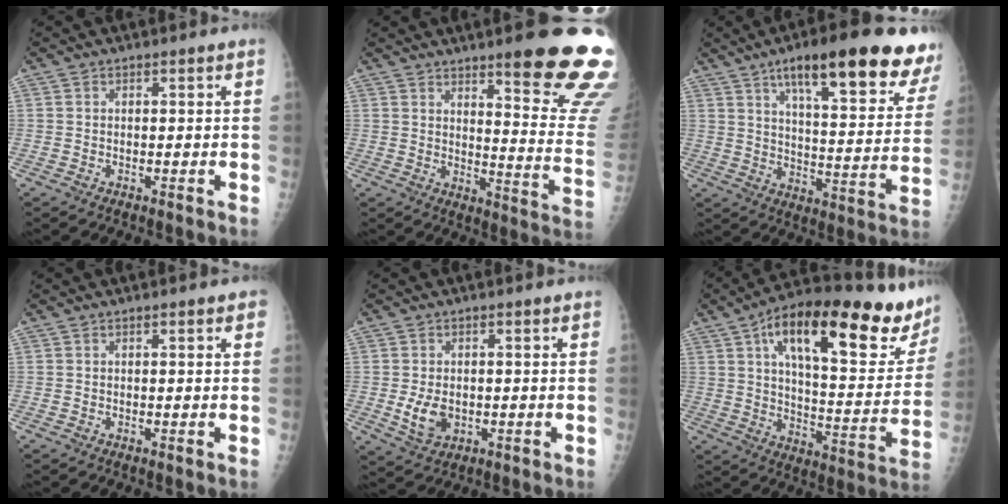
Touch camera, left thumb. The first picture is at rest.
{"total": 19.9, "force": [13.1, 2.9, 14.7], "torque": [-0.156, -0.083, 0.171]}
{"total": 24.7, "force": [15.6, 5.8, 18.3], "torque": [-0.224, -0.046, 0.217]}
{"total": 1.5, "force": [0.8, 0.4, 1.2], "torque": [-0.016, 0.000, 0.008]}
{"total": 5.2, "force": [-0.6, 3.6, 3.6], "torque": [-0.056, -0.008, 0.001]}
{"total": 29.6, "force": [17.3, 9.9, 21.9], "torque": [-0.292, -0.032, 0.251]}